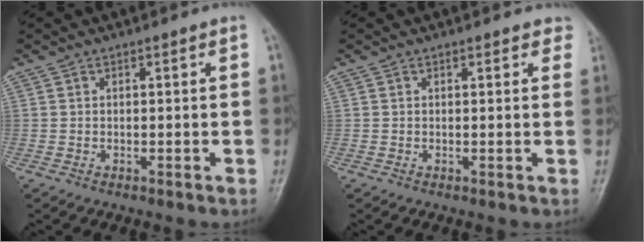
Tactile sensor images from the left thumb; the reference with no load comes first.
{"total": 2.3, "force": [1.8, 1.2, 1.0], "torque": [0.014, -0.001, 0.009]}